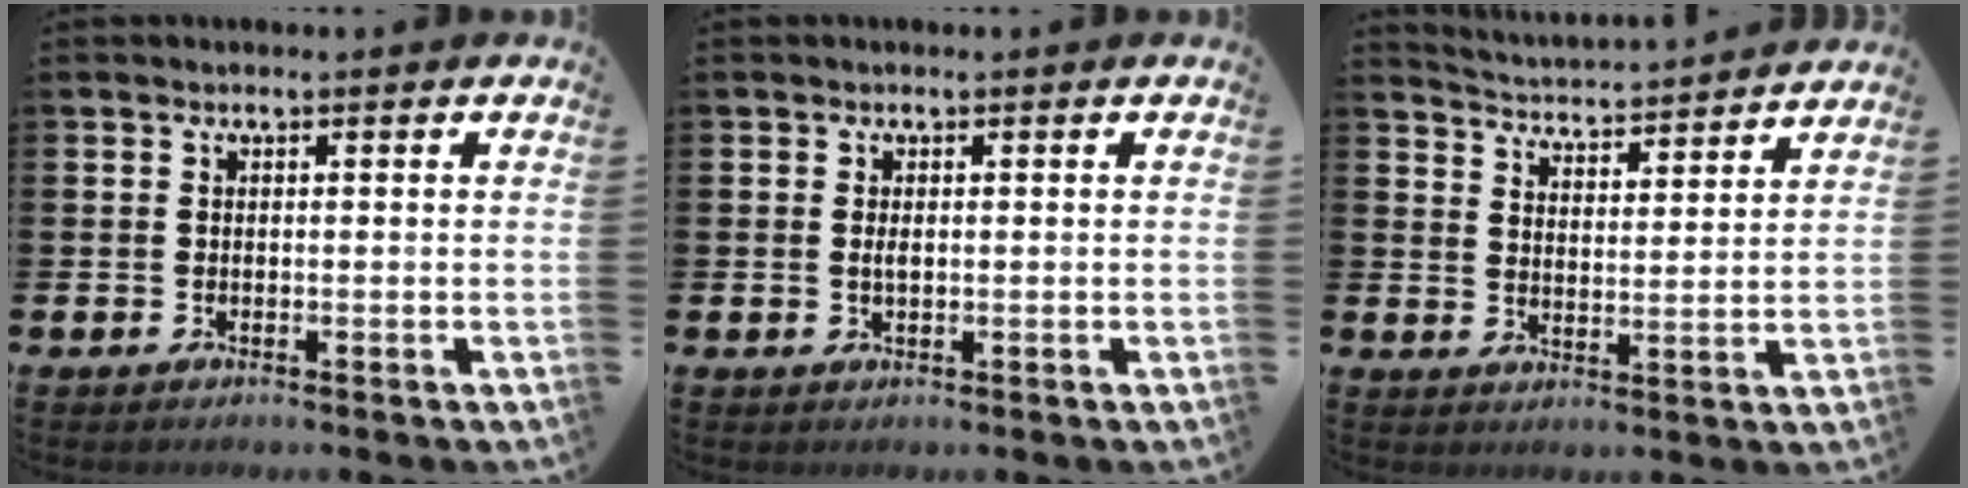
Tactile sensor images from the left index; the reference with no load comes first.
{"total": 0.9, "force": [0.2, 0.4, 0.8], "torque": [-0.015, 0.003, 0.002]}
{"total": 4.3, "force": [4.3, 0.0, -0.1], "torque": [-0.020, -0.038, 0.072]}